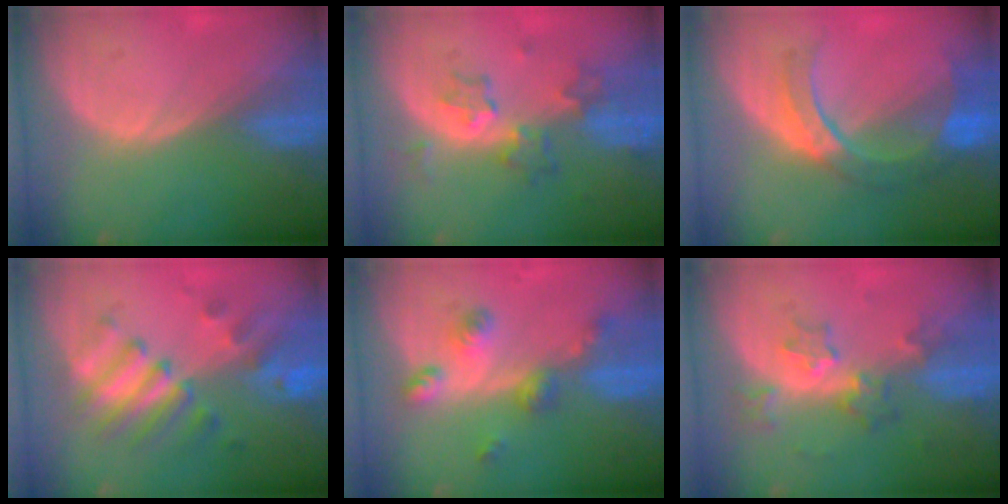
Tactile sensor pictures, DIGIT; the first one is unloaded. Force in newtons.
{"total": 6.3, "press": 5.8, "slide": 2.5}
{"total": 7.8, "press": 7.6, "slide": 1.6}
{"total": 7.8, "press": 7.7, "slide": 1.7}
{"total": 6.2, "press": 5.5, "slide": 2.9}
{"total": 6.1, "press": 5.4, "slide": 2.8}